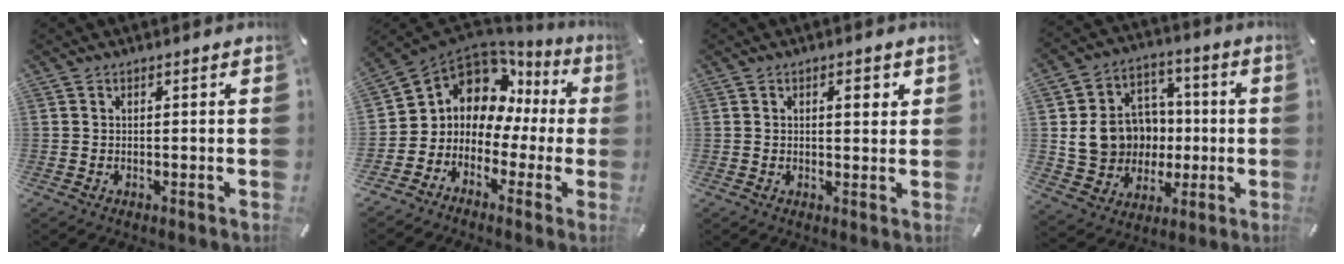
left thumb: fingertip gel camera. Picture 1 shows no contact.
{"total": 9.0, "force": [3.9, 7.6, 2.7], "torque": [-0.080, -0.047, 0.071]}
{"total": 3.2, "force": [1.1, 1.6, 2.5], "torque": [-0.029, -0.003, 0.011]}
{"total": 14.7, "force": [0.7, 13.7, 5.3], "torque": [-0.108, 0.005, 0.029]}